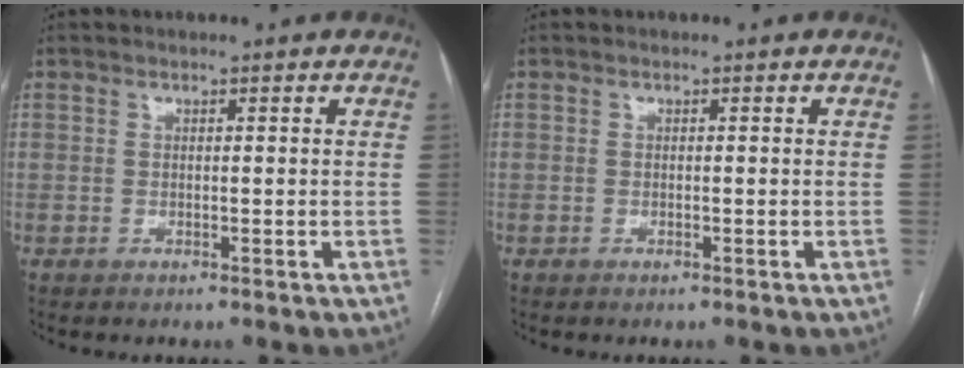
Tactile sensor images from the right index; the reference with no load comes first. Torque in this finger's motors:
{"motor_torque": [-0.16, 0.12, -0.04, 0.00]}